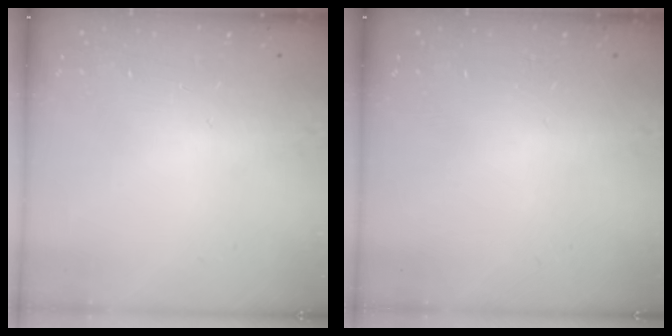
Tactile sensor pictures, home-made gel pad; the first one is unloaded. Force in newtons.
{"total": 0.0}